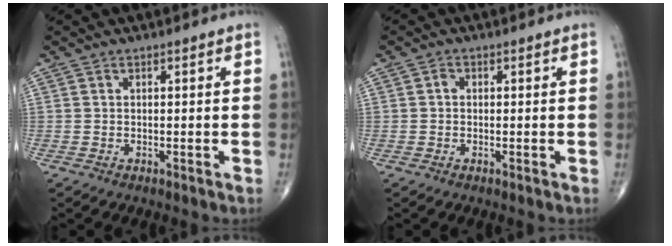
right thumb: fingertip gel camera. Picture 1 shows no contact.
{"total": 1.0, "force": [0.1, 0.9, 0.4], "torque": [-0.001, 0.003, -0.001]}